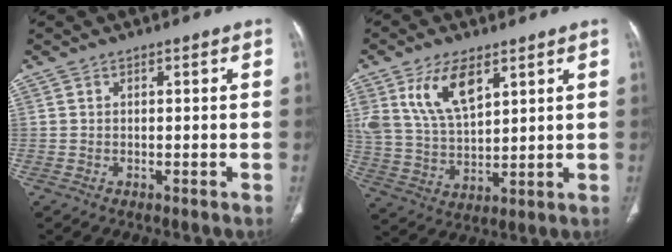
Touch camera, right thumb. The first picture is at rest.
{"total": 11.5, "force": [5.9, 5.6, 8.1], "torque": [-0.146, -0.024, 0.127]}